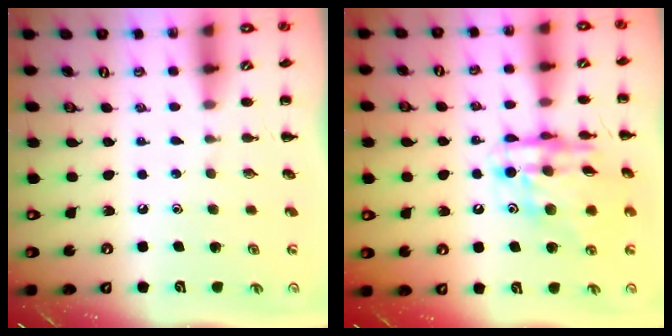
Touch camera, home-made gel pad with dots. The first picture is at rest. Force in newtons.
{"total": 15.0, "press": 14.5, "slide": 3.9}